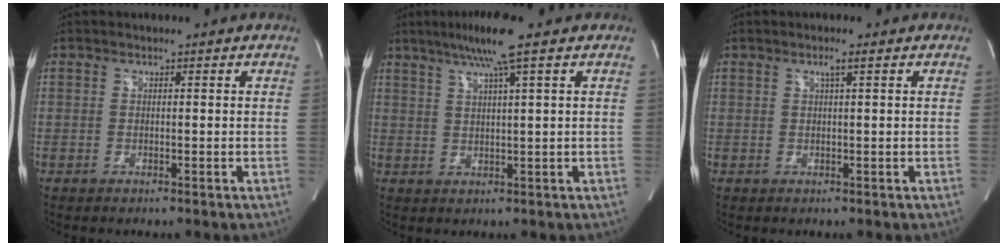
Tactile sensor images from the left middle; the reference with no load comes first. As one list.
[{"total": 6.8, "force": [4.2, -1.1, 5.2], "torque": [-0.100, 0.011, 0.076]}, {"total": 1.3, "force": [0.6, -0.2, 1.1], "torque": [-0.022, 0.000, 0.013]}]